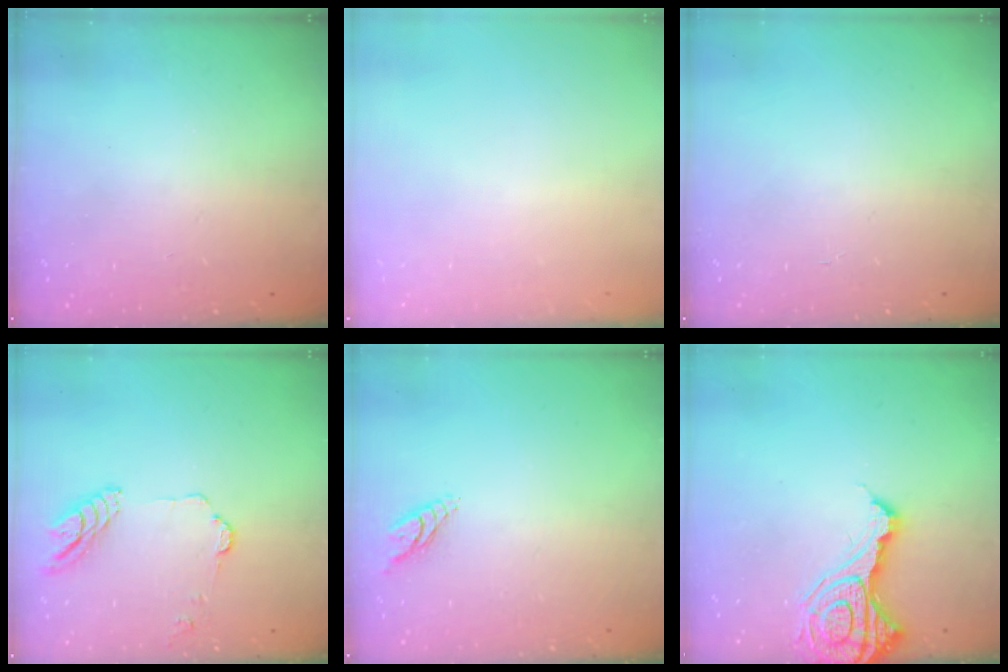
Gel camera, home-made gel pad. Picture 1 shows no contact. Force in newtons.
{"total": 0.0}
{"total": 2.5, "press": 2.5, "slide": 0.3}
{"total": 9.1, "press": 9.1, "slide": 0.4}
{"total": 4.7, "press": 4.7, "slide": 0.6}
{"total": 14.5, "press": 14.5, "slide": 1.6}